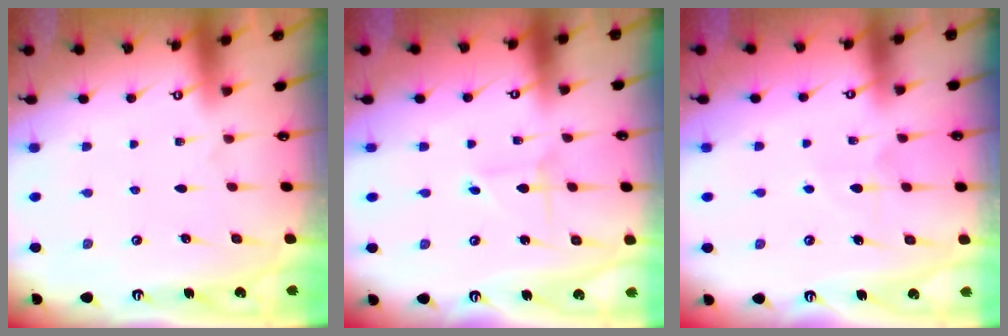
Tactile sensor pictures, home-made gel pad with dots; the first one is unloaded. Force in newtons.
{"total": 1.1, "press": 1.1, "slide": 0.1}
{"total": 4.5, "press": 4.4, "slide": 0.2}